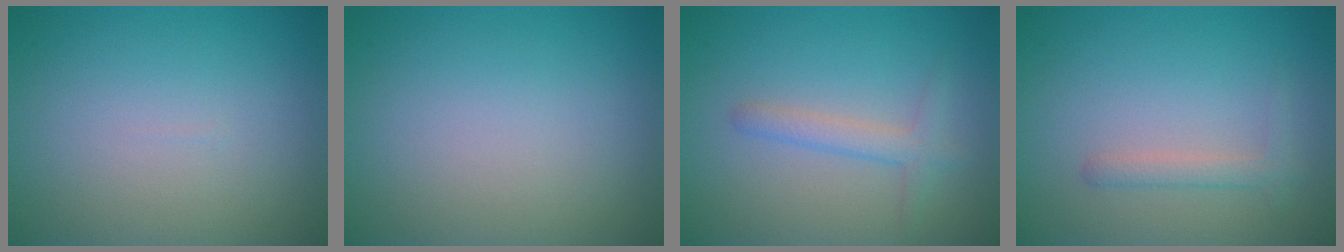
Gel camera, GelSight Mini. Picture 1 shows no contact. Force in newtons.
{"total": 0.0}
{"total": 2.0, "press": 2.0, "slide": 0.1}
{"total": 0.9, "press": 0.9, "slide": 0.1}